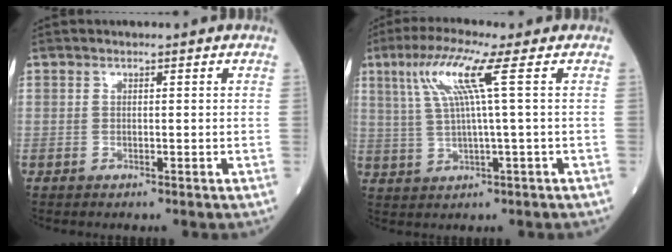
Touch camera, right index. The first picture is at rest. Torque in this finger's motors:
{"motor_torque": [0.66, 0.12, 0.50, 0.14]}